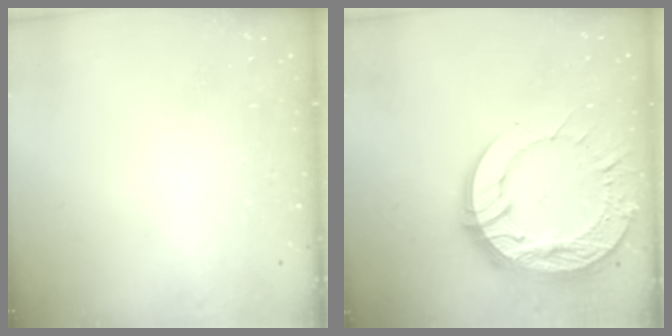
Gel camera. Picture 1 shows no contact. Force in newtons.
{"total": 20.5, "press": 20.4, "slide": 1.7}